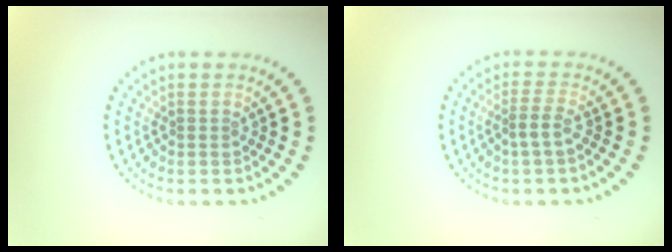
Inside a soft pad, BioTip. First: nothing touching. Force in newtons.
{"total": 1.6, "press": 1.2, "slide": 1.0}